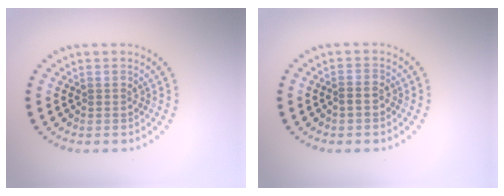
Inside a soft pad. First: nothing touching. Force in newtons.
{"total": 0.8, "press": 0.7, "slide": 0.5}